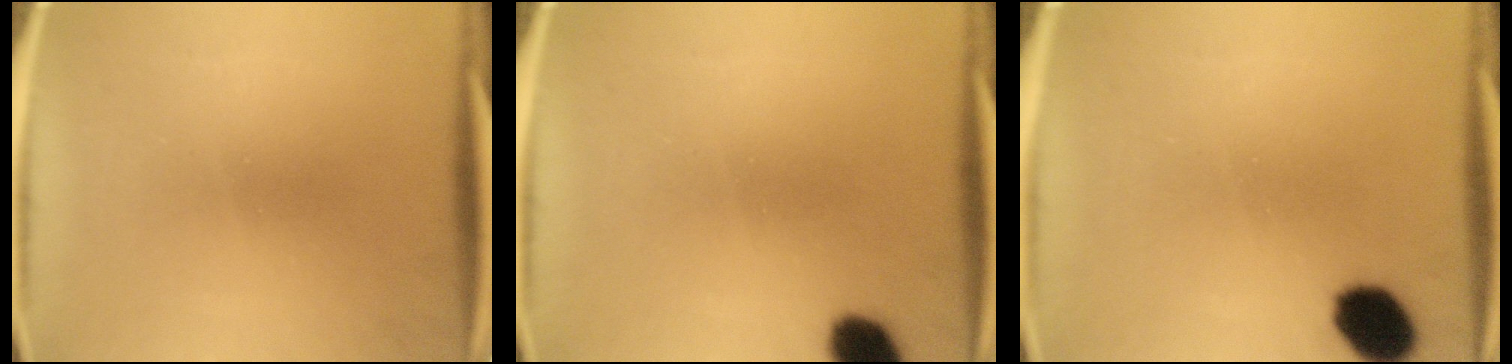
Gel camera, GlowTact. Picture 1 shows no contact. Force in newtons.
{"total": 5.7}
{"total": 8.5}